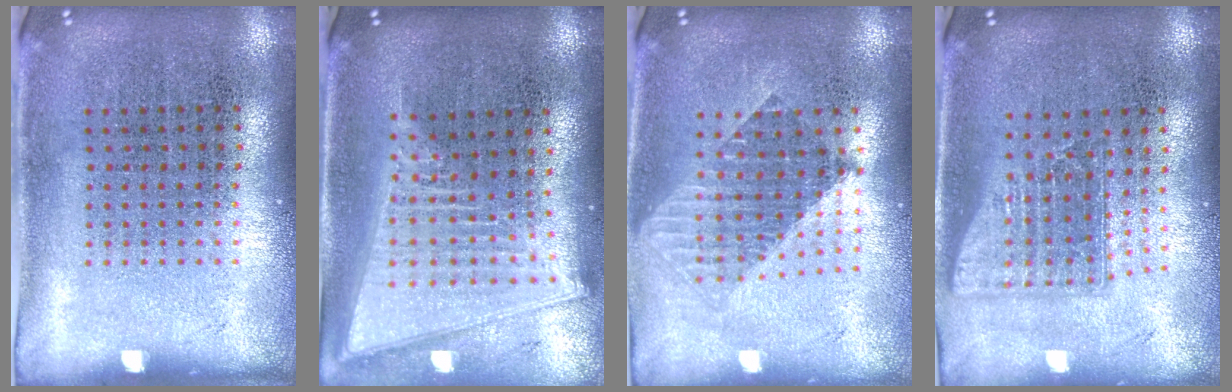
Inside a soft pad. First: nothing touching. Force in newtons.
{"total": 2.2, "press": 1.8, "slide": 1.2}
{"total": 1.7, "press": 1.4, "slide": 1.0}
{"total": 1.6, "press": 1.3, "slide": 1.0}